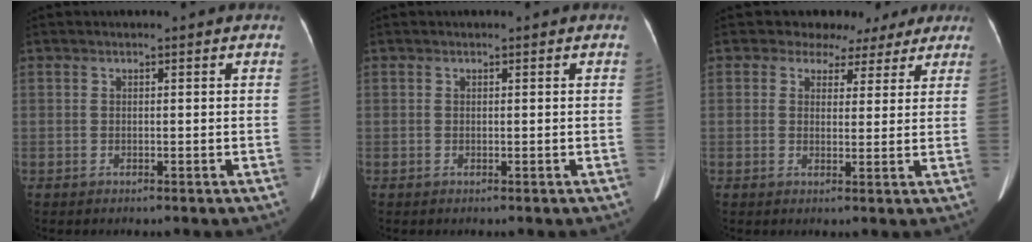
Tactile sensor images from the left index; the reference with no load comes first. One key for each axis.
{"total": 0.0}
{"total": 6.8, "fx": 5.2, "fy": 4.3, "fz": 0.6, "tx": 0.006, "ty": 0.012, "tz": 0.046}